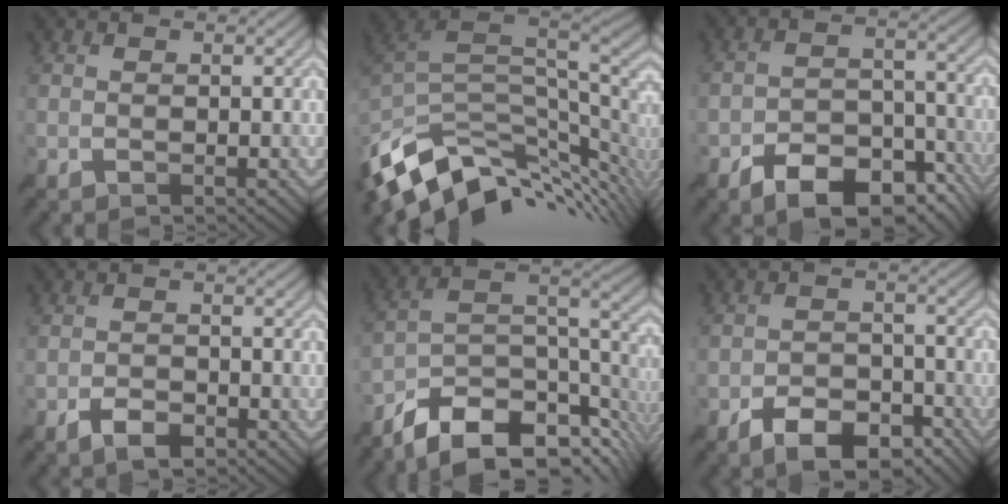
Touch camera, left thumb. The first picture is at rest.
{"total": 12.4, "force": [-3.2, 7.1, 9.6], "torque": [-0.204, -0.019, -0.046]}
{"total": 11.1, "force": [-7.3, 5.4, 6.4], "torque": [-0.103, 0.000, -0.119]}
{"total": 2.7, "force": [-1.4, 1.3, 2.0], "torque": [-0.040, 0.005, -0.027]}
{"total": 13.0, "force": [-8.7, 5.1, 8.2], "torque": [-0.167, 0.003, -0.142]}
{"total": 7.6, "force": [-4.8, 3.7, 4.7], "torque": [-0.078, 0.000, -0.086]}